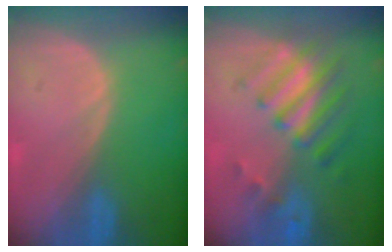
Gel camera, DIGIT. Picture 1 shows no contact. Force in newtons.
{"total": 7.9, "press": 7.0, "slide": 3.7}